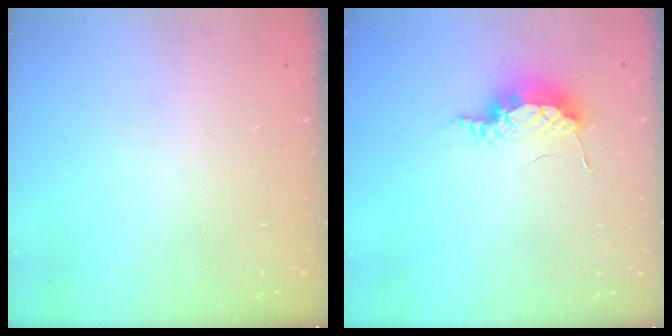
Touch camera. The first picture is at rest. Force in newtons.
{"total": 7.5, "press": 7.5, "slide": 0.9}